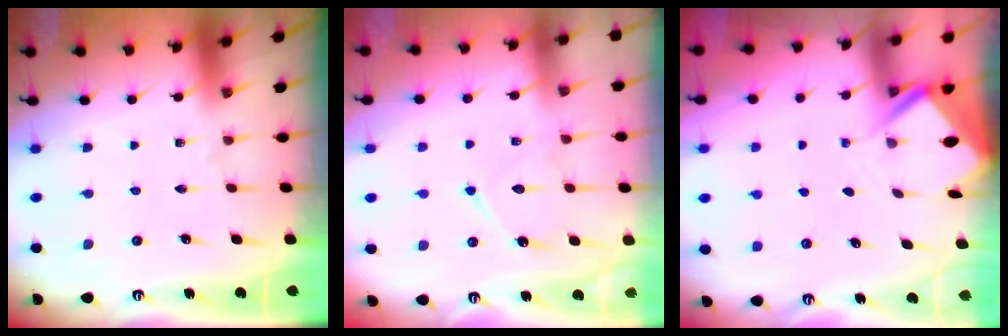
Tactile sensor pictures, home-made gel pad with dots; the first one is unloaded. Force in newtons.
{"total": 10.0, "press": 10.0, "slide": 0.9}
{"total": 3.0, "press": 3.0, "slide": 0.3}